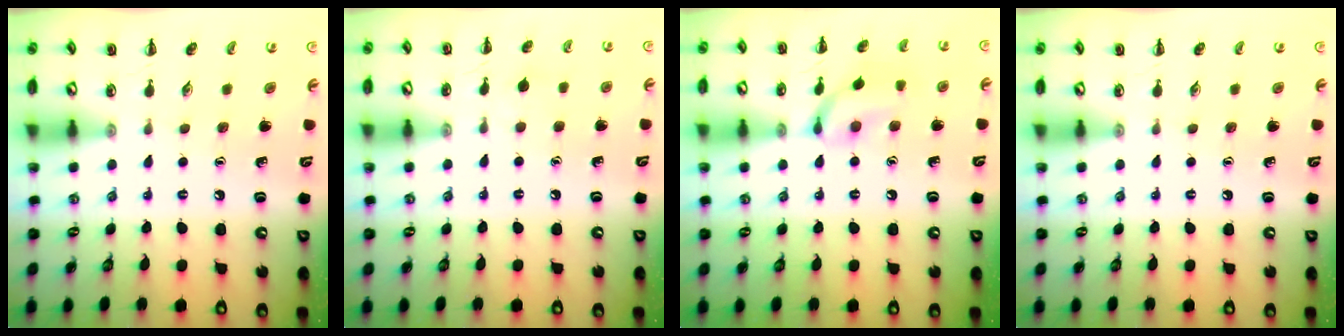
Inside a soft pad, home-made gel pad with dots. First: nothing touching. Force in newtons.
{"total": 4.5, "press": 4.2, "slide": 1.6}
{"total": 11.4, "press": 11.3, "slide": 0.9}
{"total": 0.0}